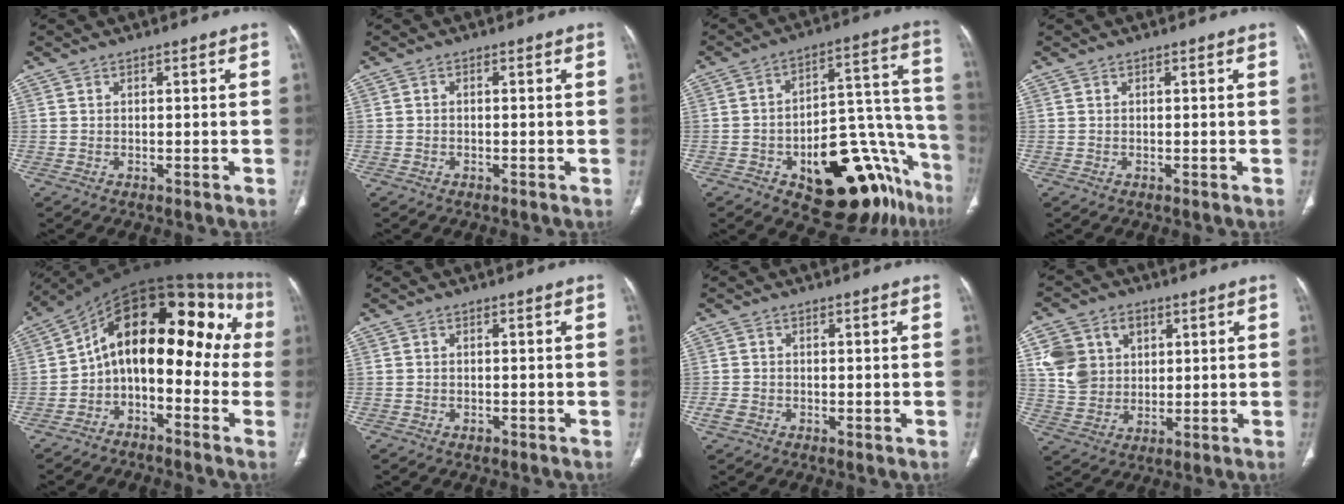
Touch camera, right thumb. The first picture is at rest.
{"total": 0.5, "force": [-0.2, 0.3, 0.4], "torque": [-0.005, 0.001, -0.008]}
{"total": 25.3, "force": [-13.2, 11.4, 18.3], "torque": [-0.147, 0.107, -0.177]}
{"total": 0.0}
{"total": 20.0, "force": [-0.7, 11.1, 16.7], "torque": [-0.195, 0.098, -0.024]}
{"total": 0.8, "force": [-0.5, 0.5, 0.3], "torque": [-0.006, 0.001, -0.007]}
{"total": 2.3, "force": [-0.7, 1.7, 1.5], "torque": [-0.027, 0.003, -0.014]}
{"total": 11.1, "force": [3.4, 9.2, 5.3], "torque": [-0.071, -0.003, 0.072]}